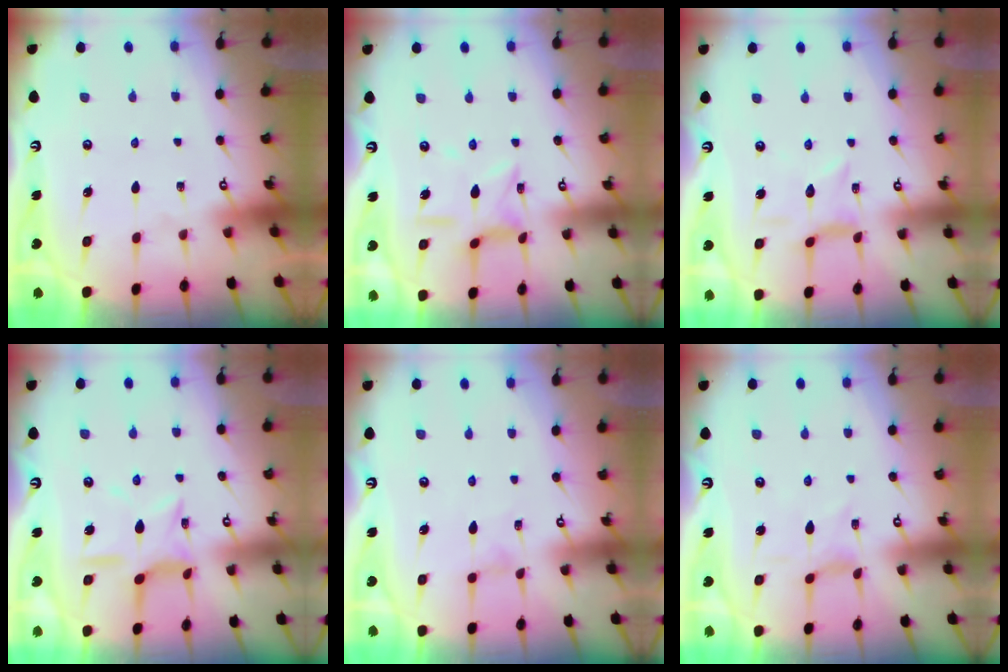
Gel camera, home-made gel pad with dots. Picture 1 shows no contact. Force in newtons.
{"total": 7.6, "press": 7.6, "slide": 0.5}
{"total": 1.9, "press": 1.9, "slide": 0.2}
{"total": 10.6, "press": 10.5, "slide": 0.9}
{"total": 0.0}
{"total": 0.8, "press": 0.8, "slide": 0.2}